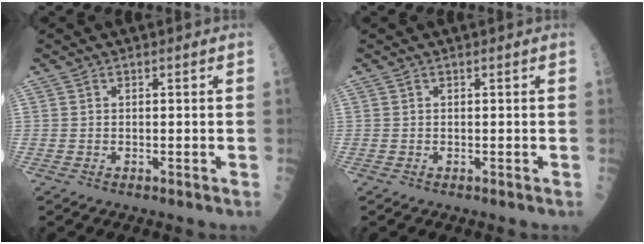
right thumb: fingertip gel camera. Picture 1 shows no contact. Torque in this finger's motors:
{"motor_torque": [-0.01, 0.01, -0.03, -0.01, 0.00]}